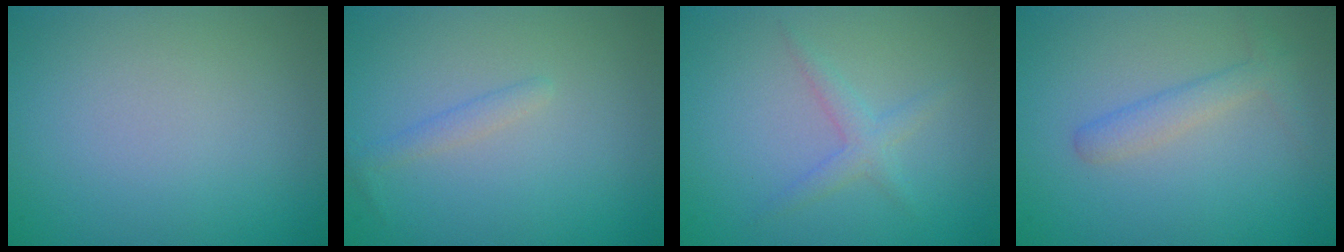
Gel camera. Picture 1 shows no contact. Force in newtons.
{"total": 1.0, "press": 1.0, "slide": 0.0}
{"total": 1.8, "press": 1.8, "slide": 0.1}
{"total": 2.0, "press": 2.0, "slide": 0.0}